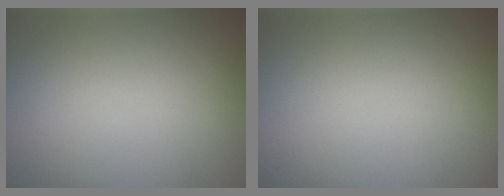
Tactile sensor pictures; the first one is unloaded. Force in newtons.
{"total": 0.0}